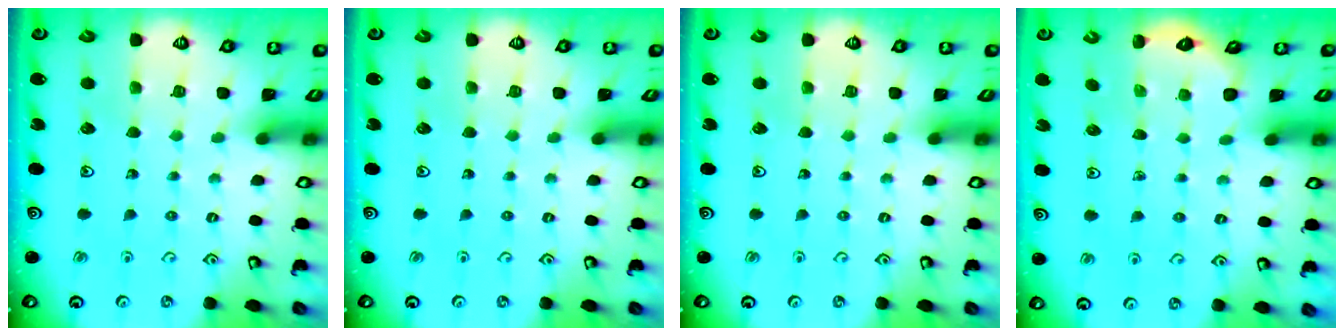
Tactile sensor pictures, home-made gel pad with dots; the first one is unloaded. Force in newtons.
{"total": 0.0}
{"total": 0.0}
{"total": 2.3, "press": 1.9, "slide": 1.3}